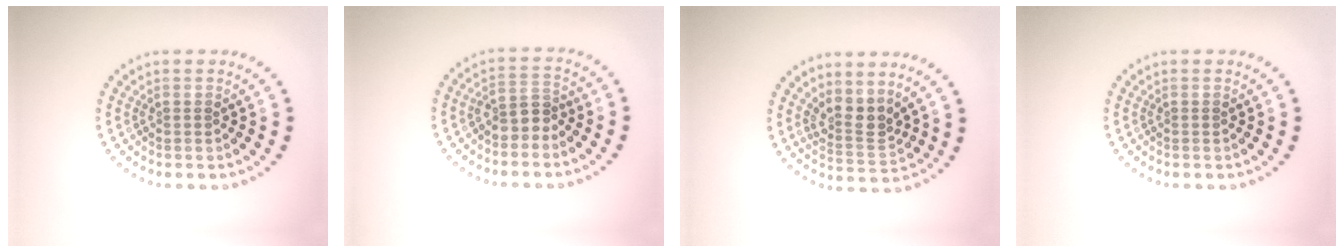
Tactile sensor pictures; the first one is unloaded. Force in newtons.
{"total": 2.2, "press": 1.9, "slide": 1.1}
{"total": 2.9, "press": 2.3, "slide": 1.6}
{"total": 0.0}